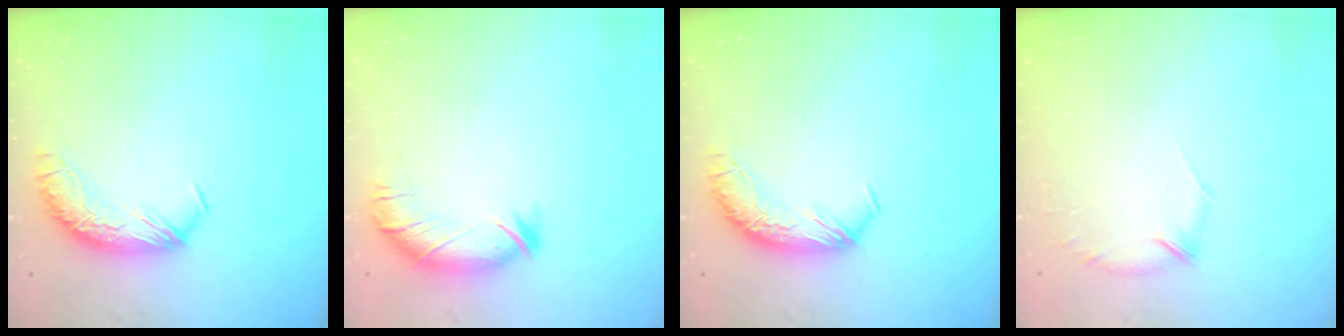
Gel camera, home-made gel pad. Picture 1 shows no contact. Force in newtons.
{"total": 3.0, "press": 2.5, "slide": 1.7}
{"total": 0.0}
{"total": 7.9, "press": 7.9, "slide": 0.7}